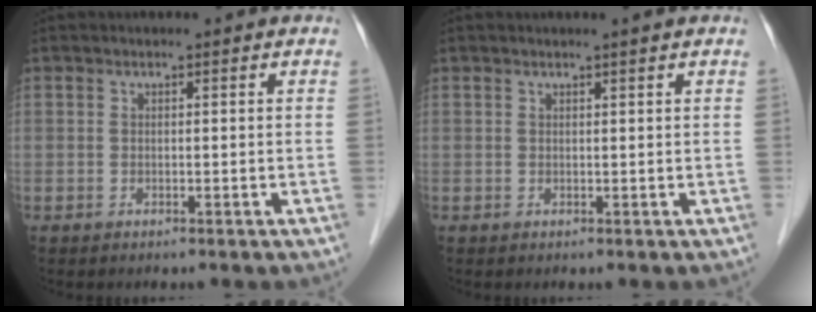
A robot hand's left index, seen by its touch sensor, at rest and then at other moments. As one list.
[{"total": 0.8, "force": [0.6, -0.3, 0.4], "torque": [-0.015, -0.004, 0.018]}]